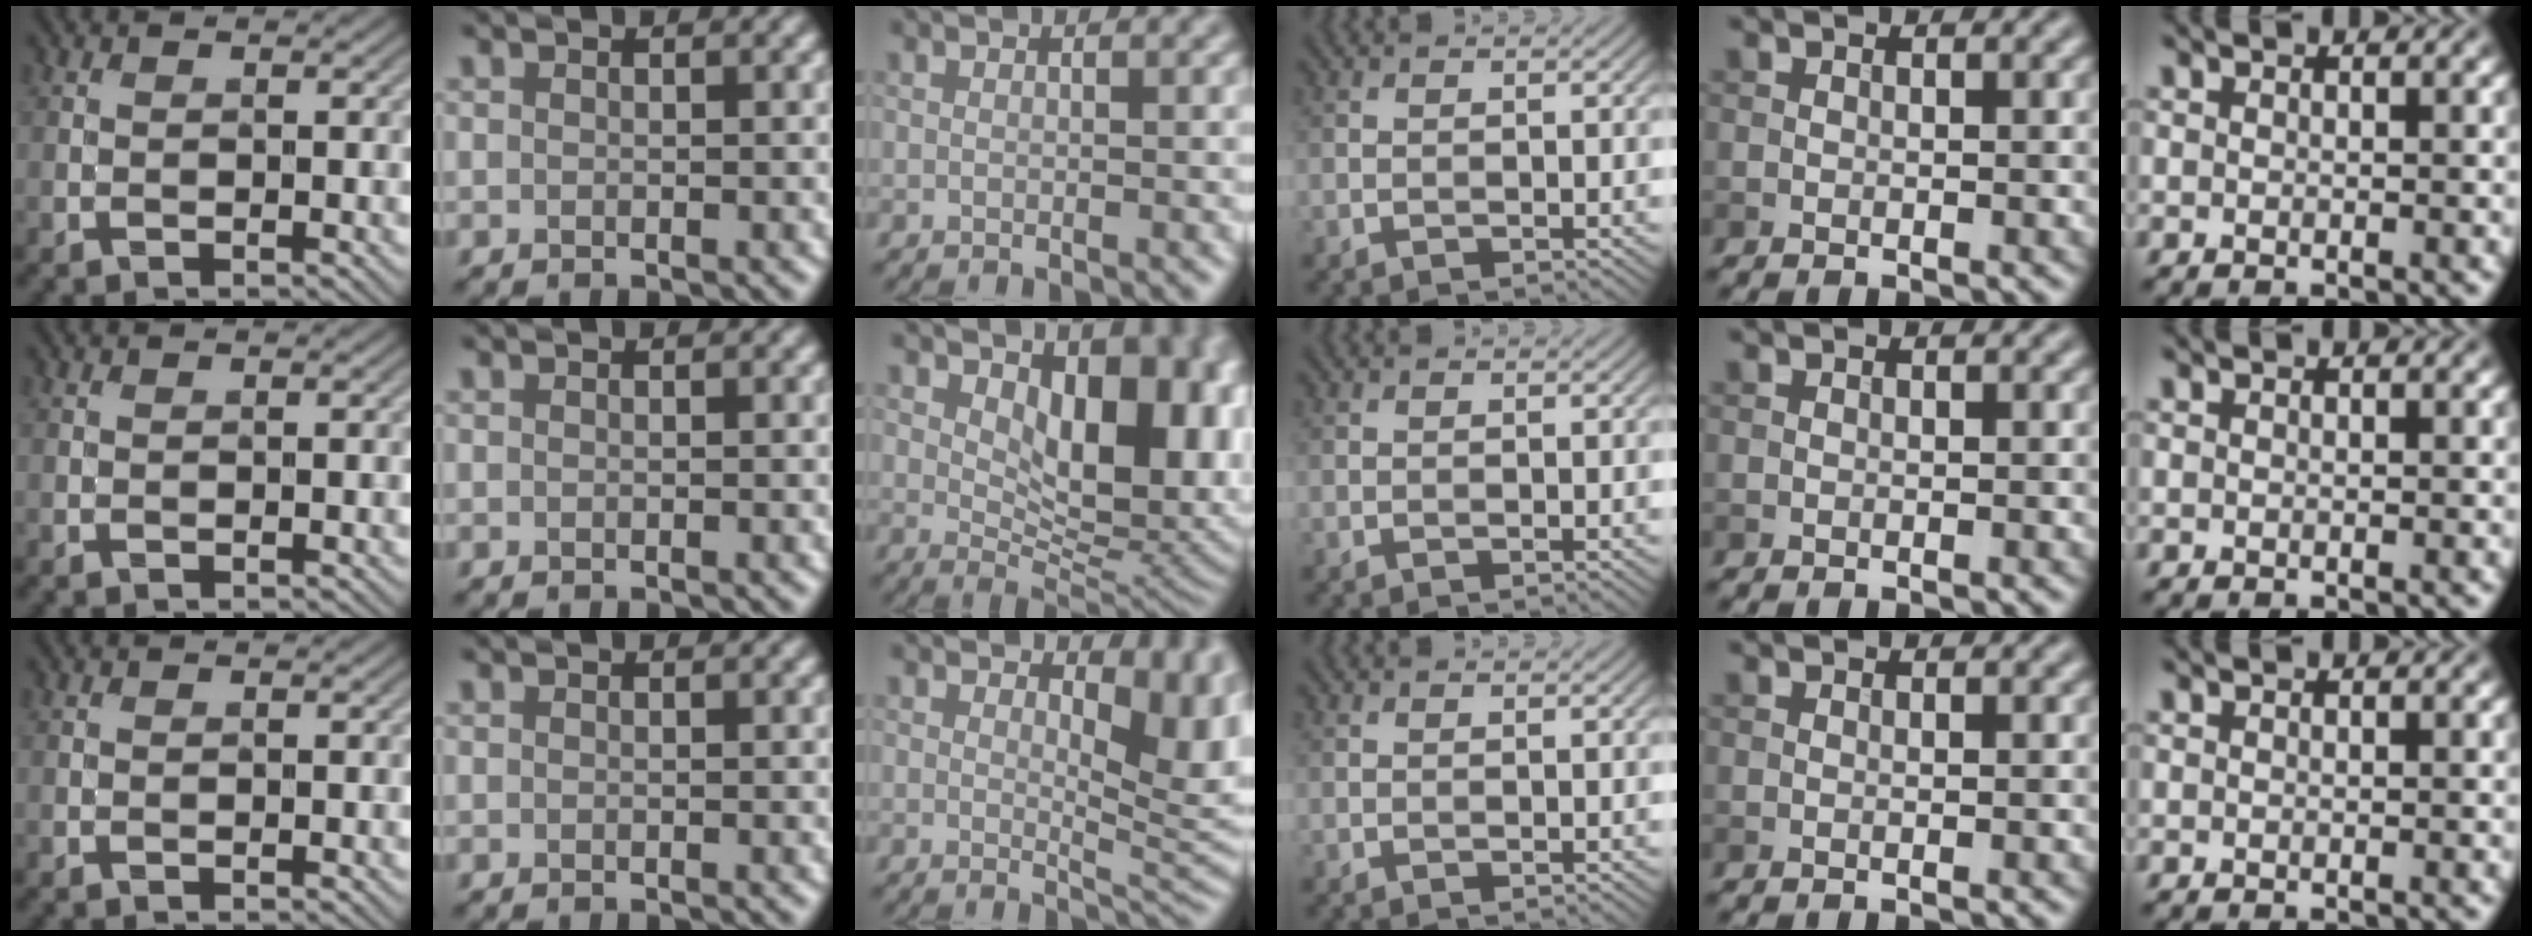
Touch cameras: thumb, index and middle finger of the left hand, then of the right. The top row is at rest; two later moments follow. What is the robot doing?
{"motion": "screw", "object": "dispenser bottle"}